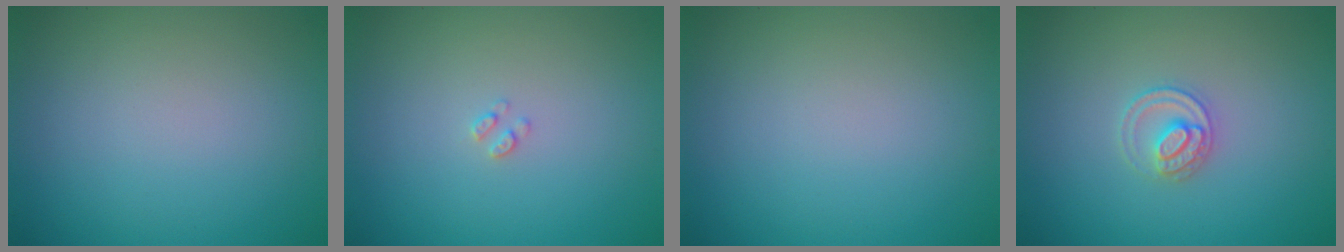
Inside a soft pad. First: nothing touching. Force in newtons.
{"total": 0.7, "press": 0.6, "slide": 0.1}
{"total": 0.0}
{"total": 2.2, "press": 2.2, "slide": 0.2}